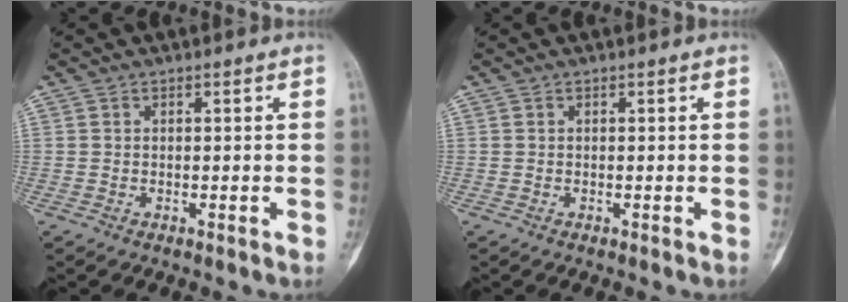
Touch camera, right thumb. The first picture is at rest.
{"total": 0.0}